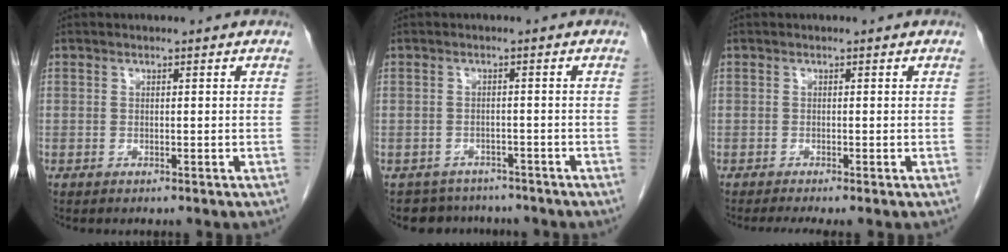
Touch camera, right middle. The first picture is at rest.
{"total": 5.2, "force": [-4.6, 2.5, -0.3], "torque": [0.008, 0.013, -0.061]}
{"total": 2.7, "force": [-2.2, -0.2, 1.6], "torque": [-0.026, -0.008, -0.035]}